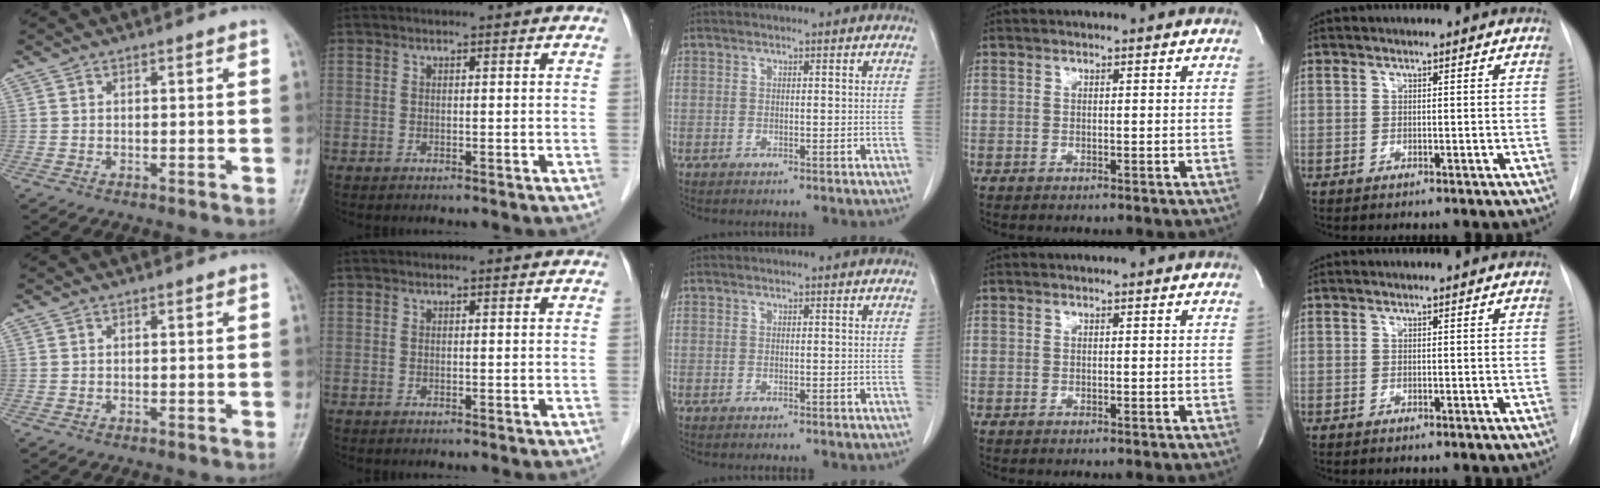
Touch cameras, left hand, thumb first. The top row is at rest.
{}